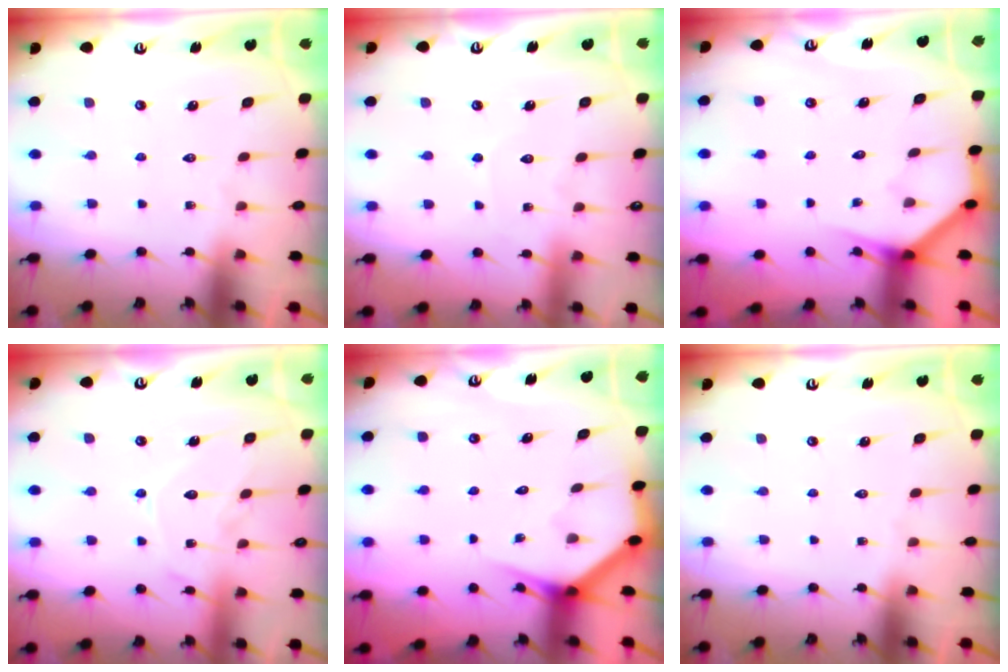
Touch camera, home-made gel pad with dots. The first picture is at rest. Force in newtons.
{"total": 3.5, "press": 3.4, "slide": 0.4}
{"total": 3.8, "press": 3.8, "slide": 0.3}
{"total": 10.8, "press": 10.8, "slide": 0.8}
{"total": 3.4, "press": 3.4, "slide": 0.2}
{"total": 0.0}